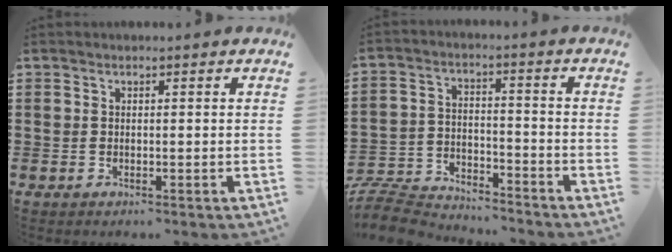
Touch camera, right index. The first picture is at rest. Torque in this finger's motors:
{"motor_torque": [0.12, 0.99, -1.05, -0.21]}